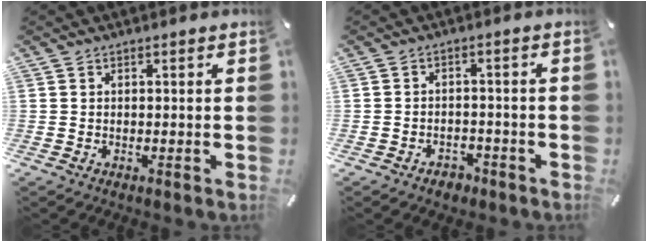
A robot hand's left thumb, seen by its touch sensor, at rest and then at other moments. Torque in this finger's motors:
{"motor_torque": [-0.02, 0.03, 0.11, 0.12, 0.00]}